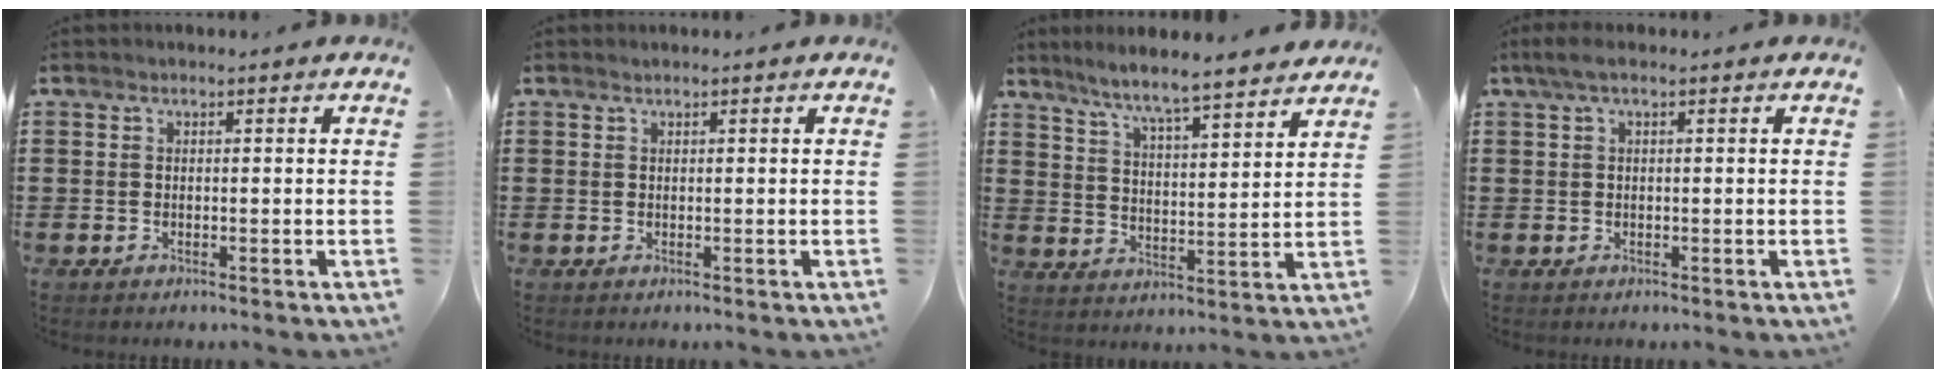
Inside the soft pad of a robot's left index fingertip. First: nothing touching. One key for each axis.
{"total": 0.0}
{"total": 6.0, "fx": 5.6, "fy": -0.3, "fz": 2.2, "tx": -0.068, "ty": -0.037, "tz": 0.093}
{"total": 1.8, "fx": 0.1, "fy": 0.4, "fz": 1.8, "tx": -0.039, "ty": -0.001, "tz": 0.000}